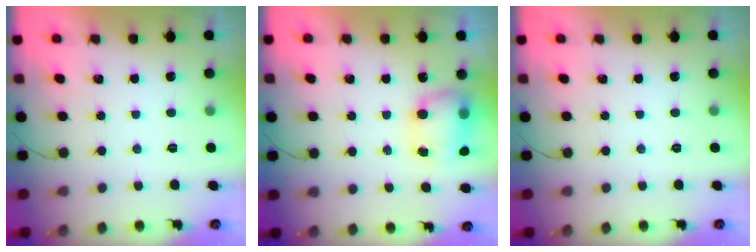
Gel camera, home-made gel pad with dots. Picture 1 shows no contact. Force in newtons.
{"total": 8.0, "press": 7.9, "slide": 1.4}
{"total": 0.0}